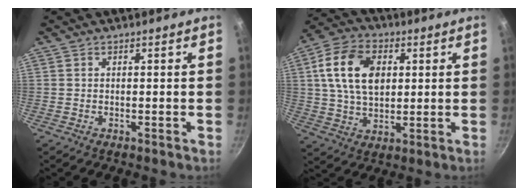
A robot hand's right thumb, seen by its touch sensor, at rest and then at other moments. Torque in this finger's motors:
{"motor_torque": [0.98, 2.53, 1.39, -0.46, 0.18]}